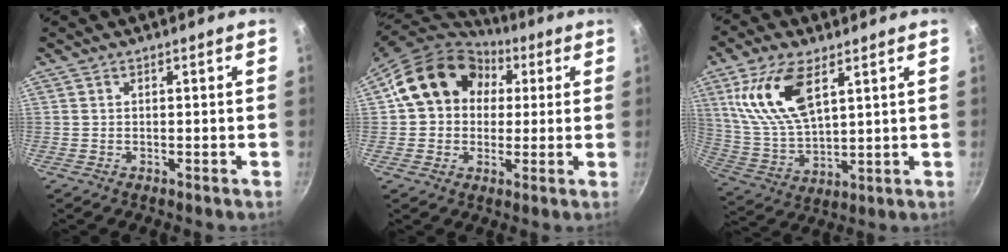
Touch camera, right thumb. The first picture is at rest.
{"total": 17.2, "force": [3.8, 14.1, 9.0], "torque": [-0.129, 0.032, 0.049]}
{"total": 15.0, "force": [6.4, 6.8, 11.6], "torque": [-0.223, -0.021, 0.138]}